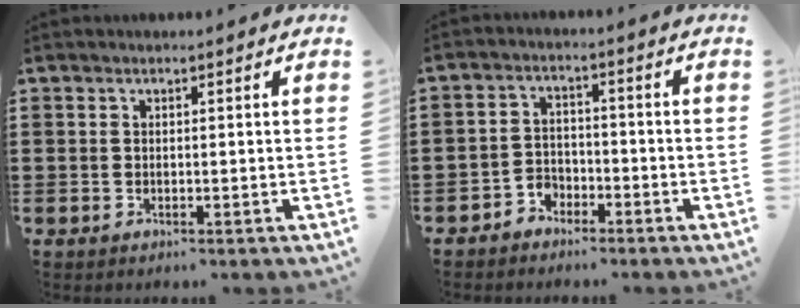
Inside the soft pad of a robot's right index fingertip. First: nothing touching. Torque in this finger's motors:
{"motor_torque": [-0.17, 0.29, 0.00, -0.02]}